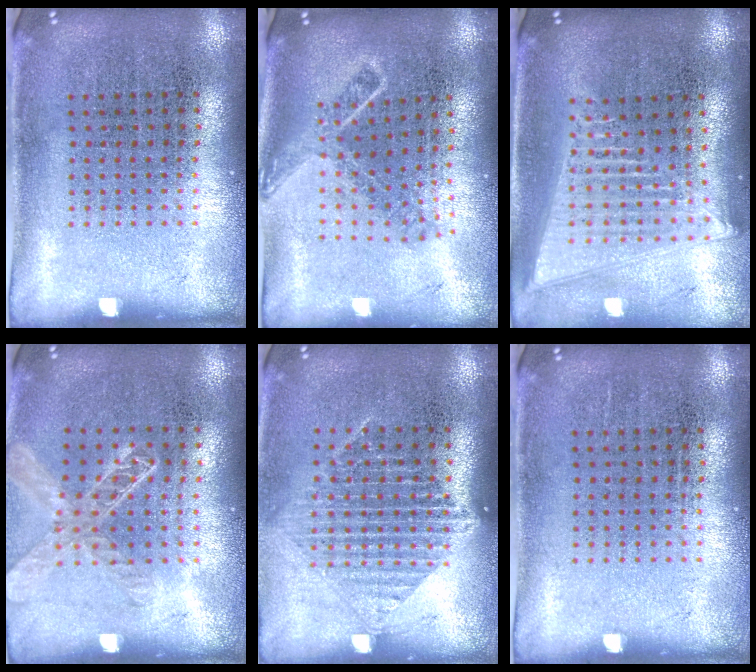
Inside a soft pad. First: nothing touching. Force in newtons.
{"total": 1.6, "press": 1.2, "slide": 1.1}
{"total": 2.1, "press": 1.8, "slide": 1.1}
{"total": 1.4, "press": 1.3, "slide": 0.5}
{"total": 1.4, "press": 1.3, "slide": 0.6}
{"total": 0.0}